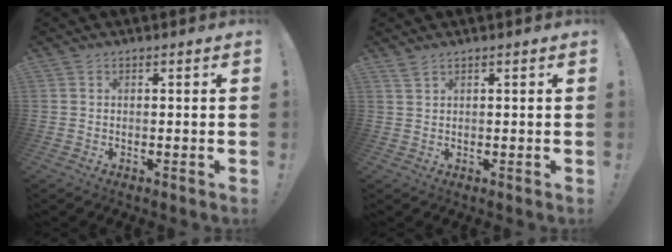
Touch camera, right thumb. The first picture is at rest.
{"total": 1.7, "force": [1.4, 0.2, 0.8], "torque": [-0.019, 0.000, 0.026]}